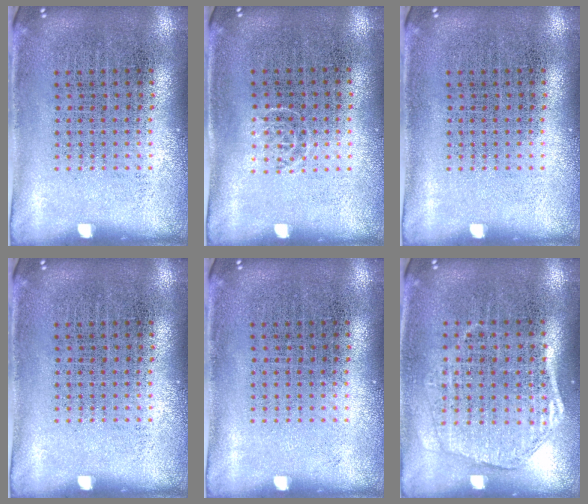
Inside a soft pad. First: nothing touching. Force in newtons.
{"total": 0.6, "press": 0.4, "slide": 0.5}
{"total": 0.0}
{"total": 0.0}
{"total": 0.0}
{"total": 1.5, "press": 1.4, "slide": 0.6}